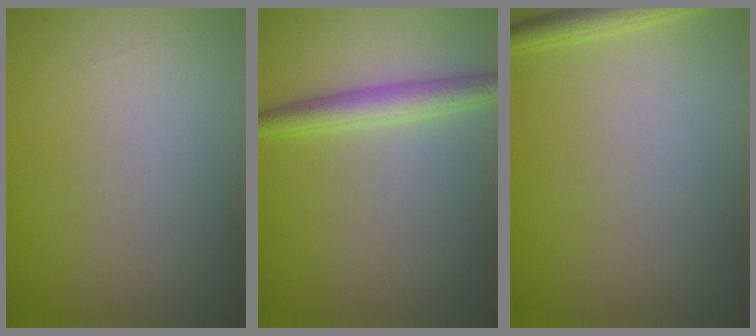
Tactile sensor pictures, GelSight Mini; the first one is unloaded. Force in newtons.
{"total": 2.8, "press": 2.8, "slide": 0.1}
{"total": 1.9, "press": 1.9, "slide": 0.1}